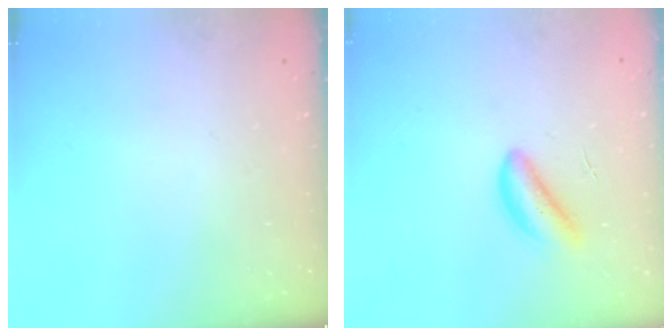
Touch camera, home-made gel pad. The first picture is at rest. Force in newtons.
{"total": 3.6, "press": 3.5, "slide": 0.9}